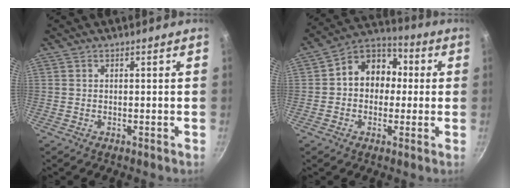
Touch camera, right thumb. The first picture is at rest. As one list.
[{"total": 11.5, "force": [0.5, 9.4, 6.6], "torque": [-0.053, 0.033, -0.012]}]